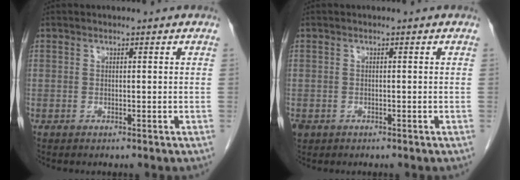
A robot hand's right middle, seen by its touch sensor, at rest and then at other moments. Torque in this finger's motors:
{"motor_torque": [0.10, -0.07, 0.00, 0.00]}